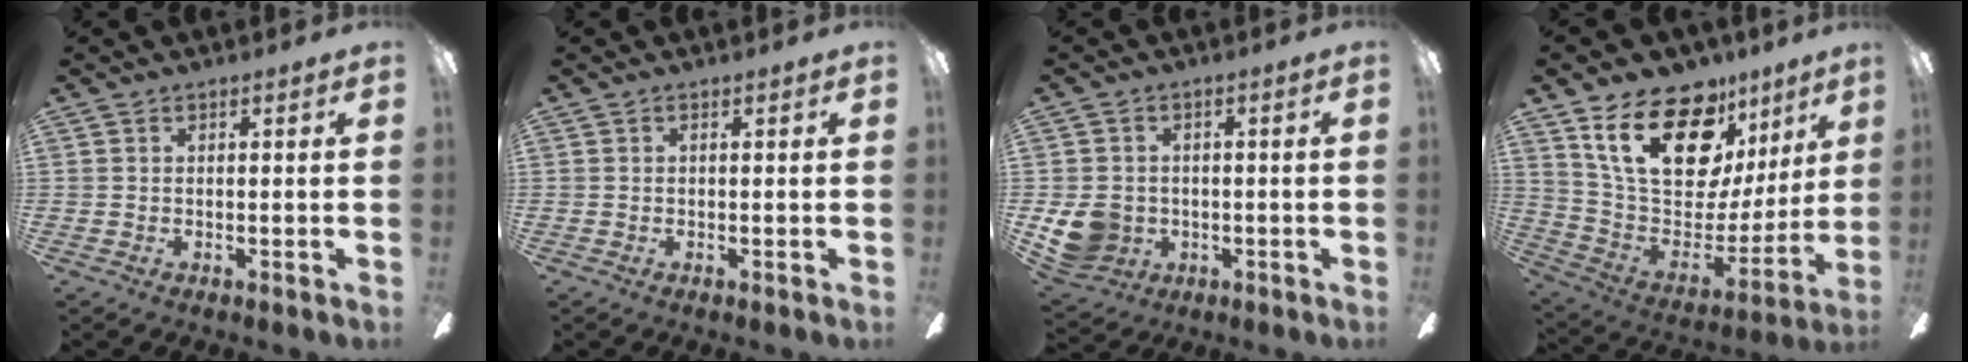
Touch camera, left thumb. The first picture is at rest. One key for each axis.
{"total": 0.0}
{"total": 8.5, "fx": -1.1, "fy": 7.6, "fz": 3.6, "tx": -0.085, "ty": 0.008, "tz": -0.017}
{"total": 24.4, "fx": 14.8, "fy": 13.1, "fz": 14.4, "tx": -0.242, "ty": -0.086, "tz": 0.272}